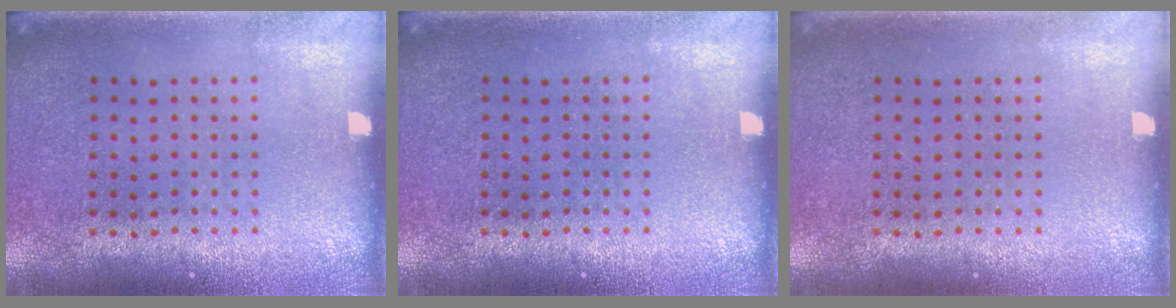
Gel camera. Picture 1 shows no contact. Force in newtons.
{"total": 0.0}
{"total": 0.0}